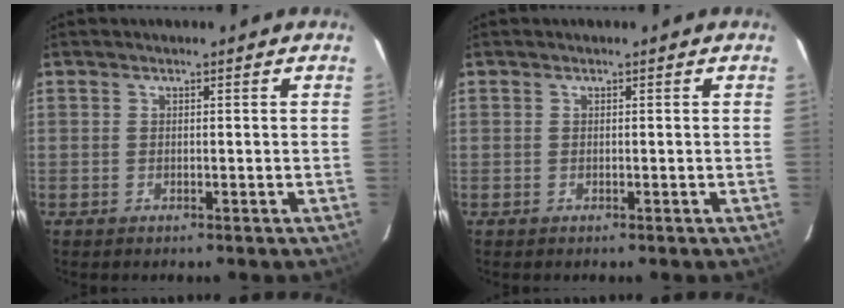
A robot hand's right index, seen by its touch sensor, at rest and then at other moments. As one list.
[{"total": 0.0}]